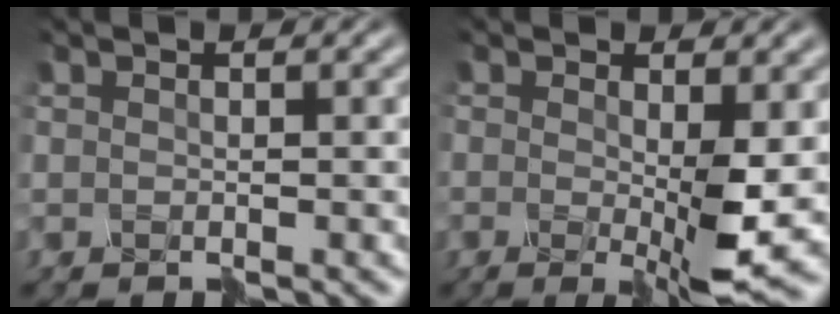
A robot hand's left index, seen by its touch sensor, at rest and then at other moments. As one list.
[{"total": 4.9, "force": [-0.8, 0.6, 4.8], "torque": [-0.091, -0.015, -0.009]}]